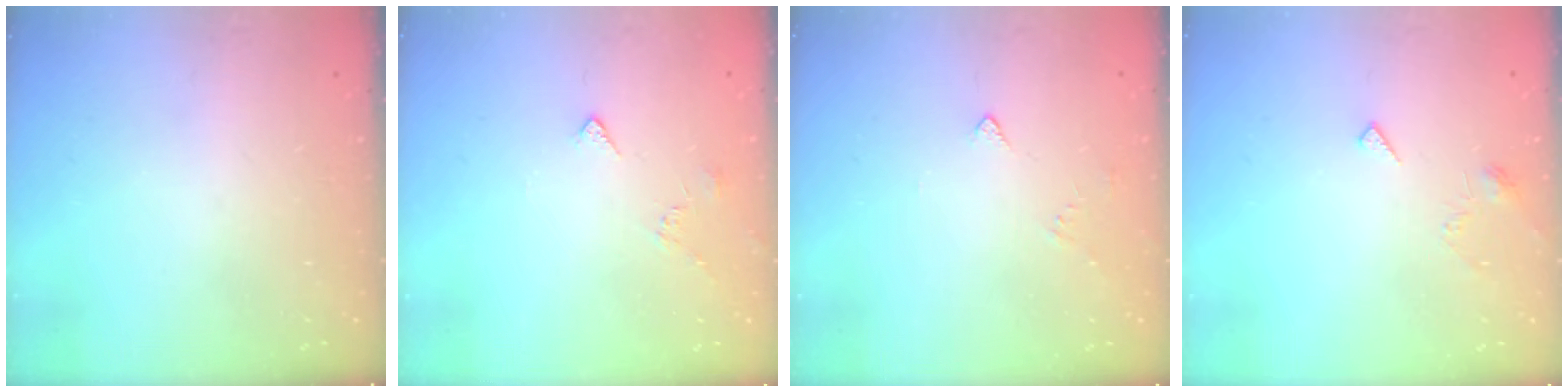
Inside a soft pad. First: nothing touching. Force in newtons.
{"total": 3.9, "press": 3.9, "slide": 0.6}
{"total": 4.0, "press": 3.9, "slide": 0.6}
{"total": 5.2, "press": 5.2, "slide": 0.5}